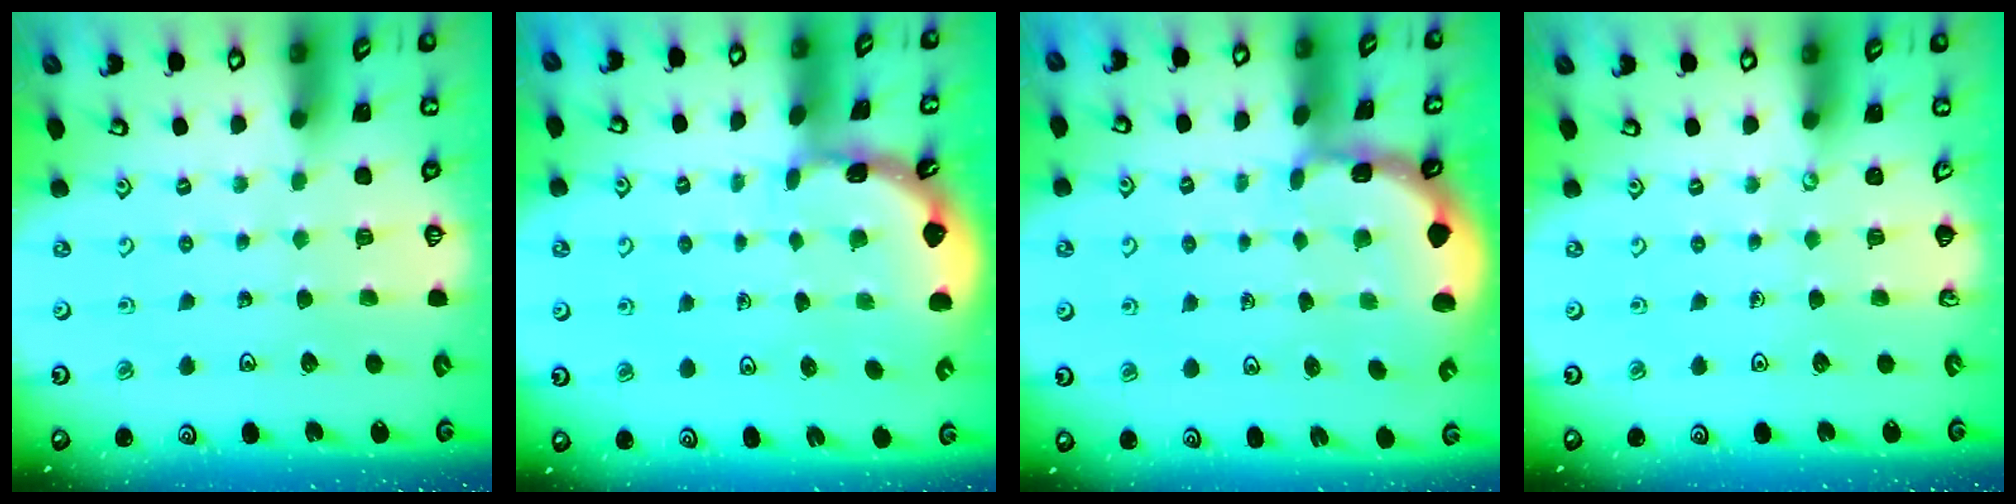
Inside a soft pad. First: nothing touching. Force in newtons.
{"total": 1.7, "press": 1.7, "slide": 0.2}
{"total": 1.4, "press": 1.4, "slide": 0.1}
{"total": 0.0}